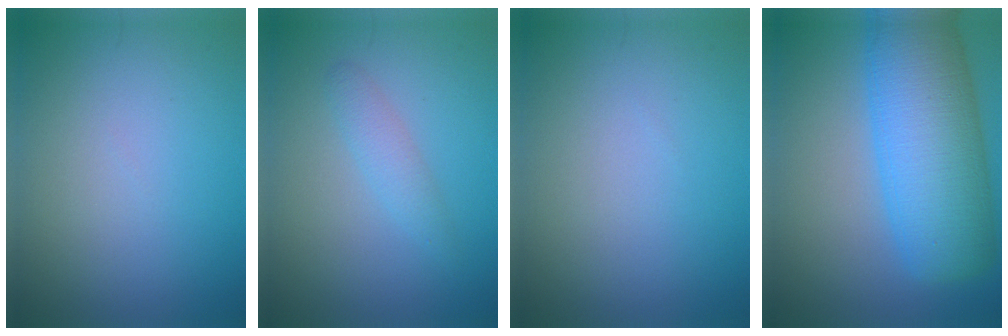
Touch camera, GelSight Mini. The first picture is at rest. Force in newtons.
{"total": 1.7, "press": 1.7, "slide": 0.1}
{"total": 0.0}
{"total": 11.9, "press": 11.9, "slide": 0.3}